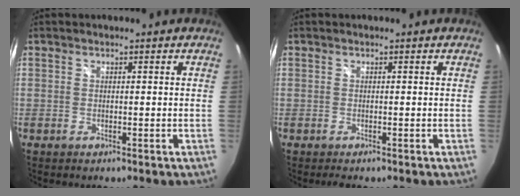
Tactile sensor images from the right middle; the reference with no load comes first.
{"total": 1.0, "force": [-0.8, 0.1, 0.5], "torque": [-0.010, -0.004, -0.014]}